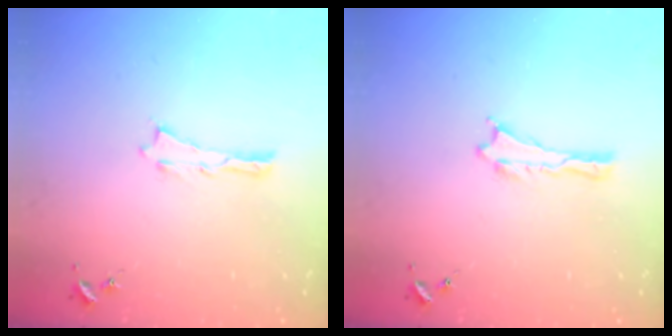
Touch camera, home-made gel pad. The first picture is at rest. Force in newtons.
{"total": 0.0}